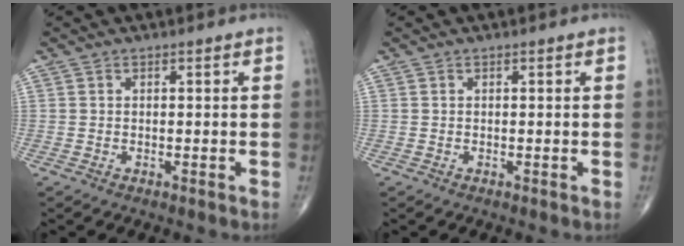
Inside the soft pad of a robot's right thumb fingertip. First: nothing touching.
{"total": 0.0}